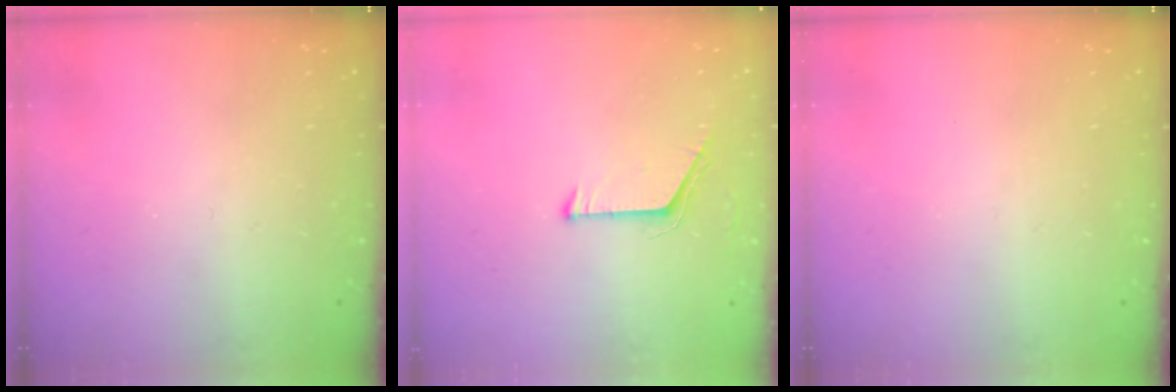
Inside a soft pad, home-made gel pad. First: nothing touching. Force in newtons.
{"total": 5.7, "press": 5.7, "slide": 0.5}
{"total": 0.0}